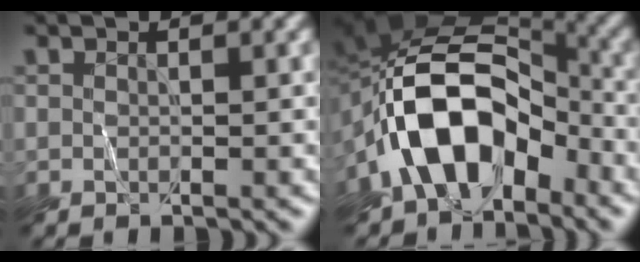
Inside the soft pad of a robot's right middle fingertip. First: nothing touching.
{"total": 10.6, "force": [-5.1, 6.3, 6.8], "torque": [-0.109, 0.022, -0.091]}